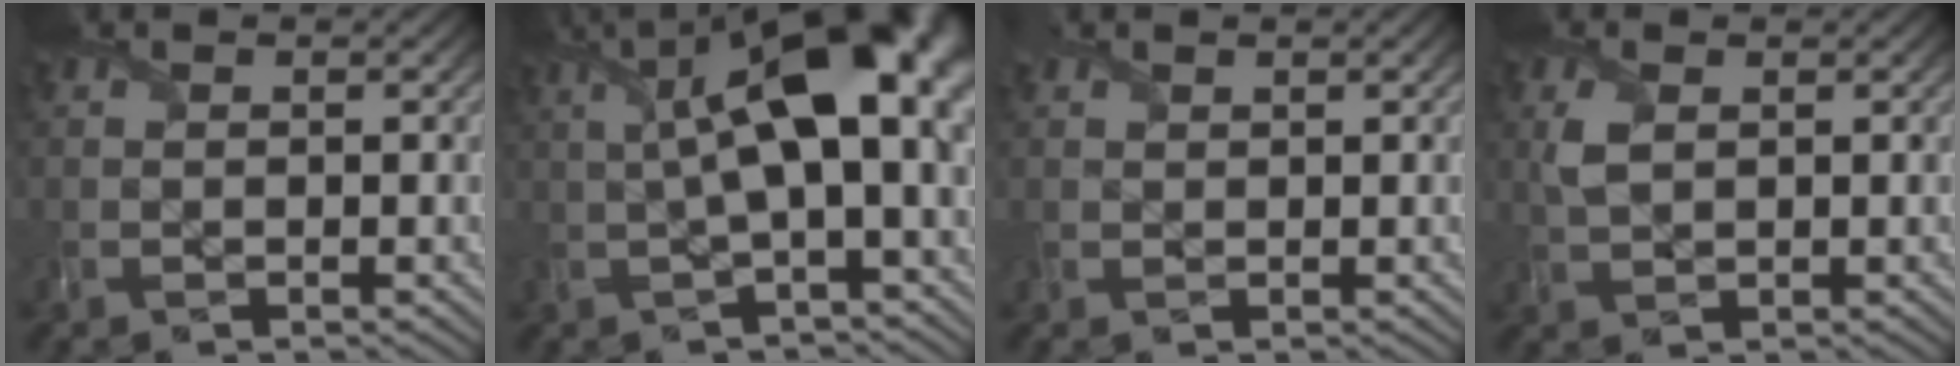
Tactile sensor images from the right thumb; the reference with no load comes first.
{"total": 14.3, "force": [2.4, 5.1, 13.2], "torque": [-0.215, 0.011, 0.041]}
{"total": 1.3, "force": [0.9, 0.8, 0.4], "torque": [-0.016, 0.002, 0.020]}
{"total": 2.7, "force": [0.8, 1.5, 2.1], "torque": [-0.058, 0.000, 0.017]}